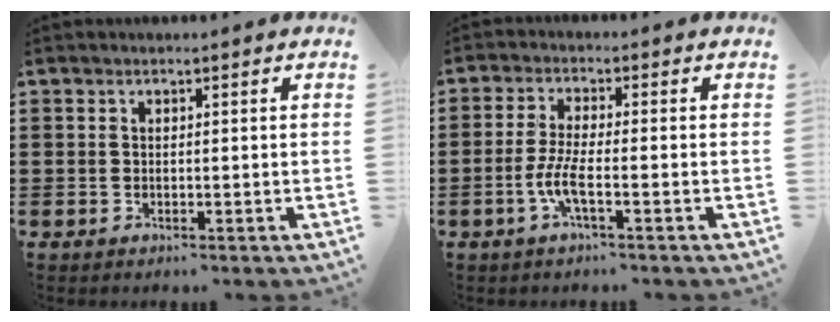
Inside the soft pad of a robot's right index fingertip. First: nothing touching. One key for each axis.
{"total": 4.9, "fx": -1.9, "fy": 0.7, "fz": 4.4, "tx": -0.104, "ty": -0.010, "tz": -0.044}